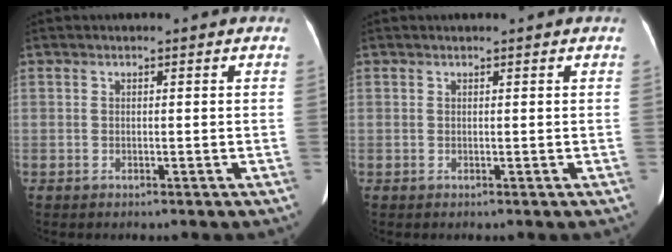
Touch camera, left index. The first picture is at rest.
{"total": 1.0, "force": [0.9, -0.1, 0.3], "torque": [-0.006, 0.014, 0.018]}